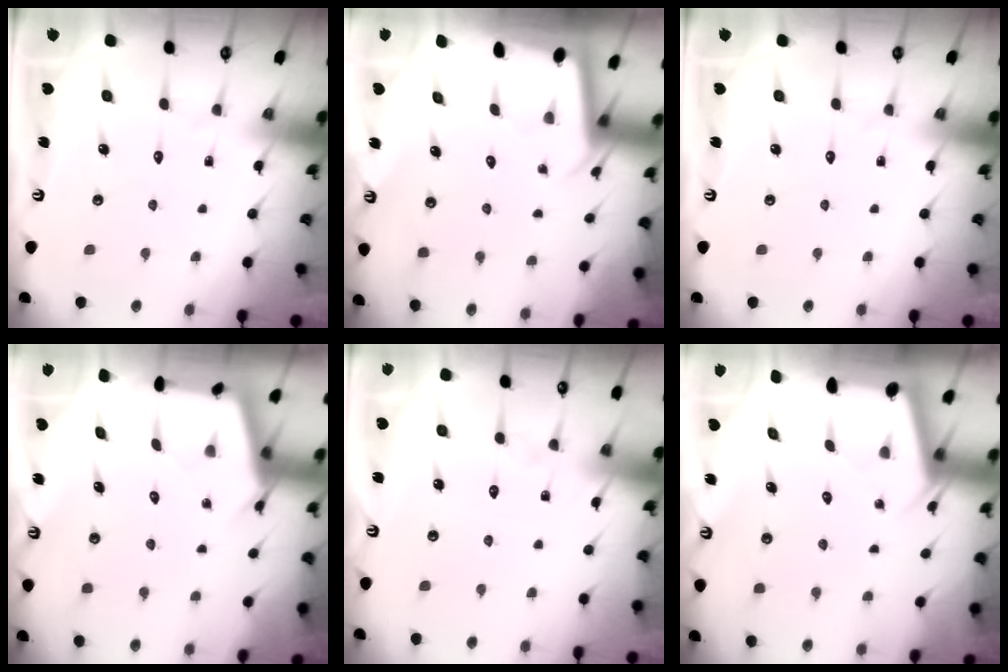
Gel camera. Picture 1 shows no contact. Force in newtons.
{"total": 1.7, "press": 1.7, "slide": 0.1}
{"total": 0.0}
{"total": 2.7, "press": 2.7, "slide": 0.3}
{"total": 2.8, "press": 2.8, "slide": 0.4}
{"total": 2.5, "press": 2.5, "slide": 0.3}